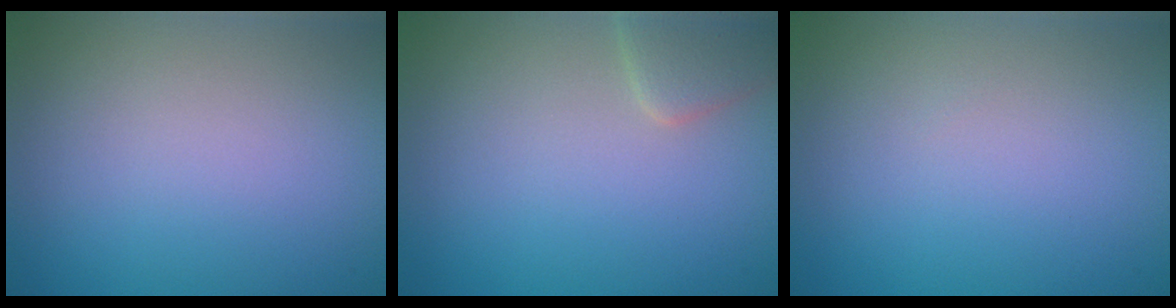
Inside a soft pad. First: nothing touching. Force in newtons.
{"total": 2.5, "press": 2.5, "slide": 0.2}
{"total": 0.0}